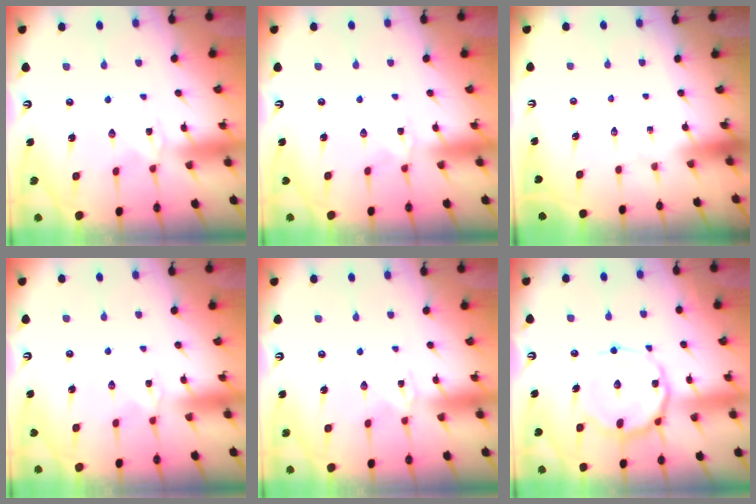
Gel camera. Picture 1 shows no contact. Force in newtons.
{"total": 2.1, "press": 2.1, "slide": 0.1}
{"total": 0.0}
{"total": 1.1, "press": 1.1, "slide": 0.2}
{"total": 0.0}
{"total": 14.4, "press": 14.3, "slide": 1.1}